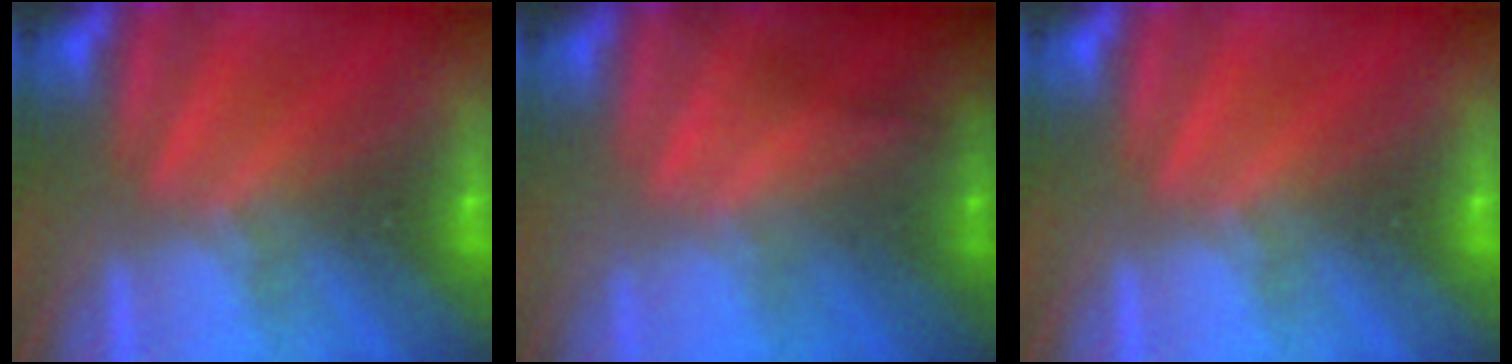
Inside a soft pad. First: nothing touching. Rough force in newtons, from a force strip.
{"total": 1.3}
{"total": 0.0}